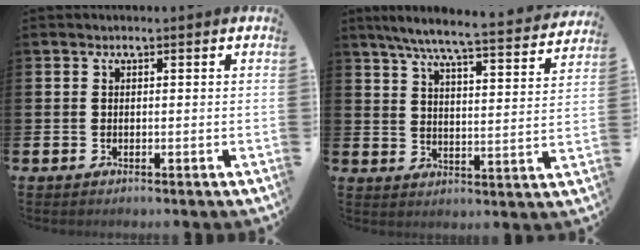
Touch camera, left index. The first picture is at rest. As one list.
[{"total": 7.4, "force": [6.7, 0.1, 3.1], "torque": [-0.076, -0.048, 0.110]}]